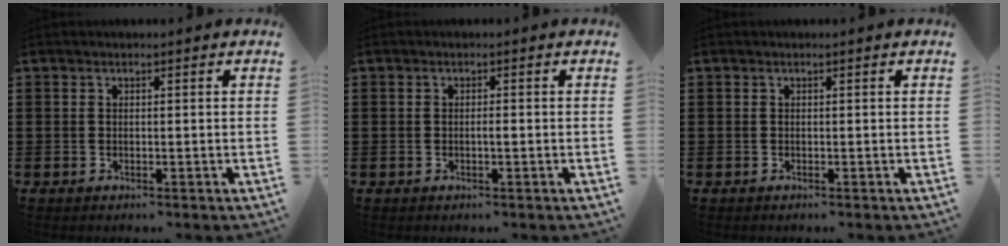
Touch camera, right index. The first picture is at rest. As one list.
[{"total": 0.8, "force": [-0.3, 0.1, 0.7], "torque": [-0.014, -0.003, -0.005]}, {"total": 0.0}]